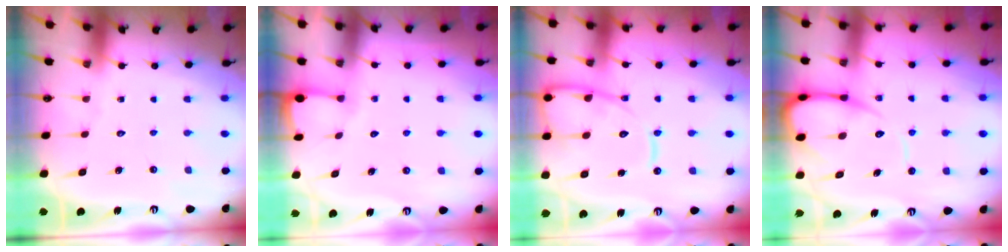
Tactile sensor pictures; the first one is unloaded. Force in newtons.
{"total": 2.2, "press": 2.2, "slide": 0.4}
{"total": 13.8, "press": 13.7, "slide": 1.5}
{"total": 9.8, "press": 9.7, "slide": 1.1}